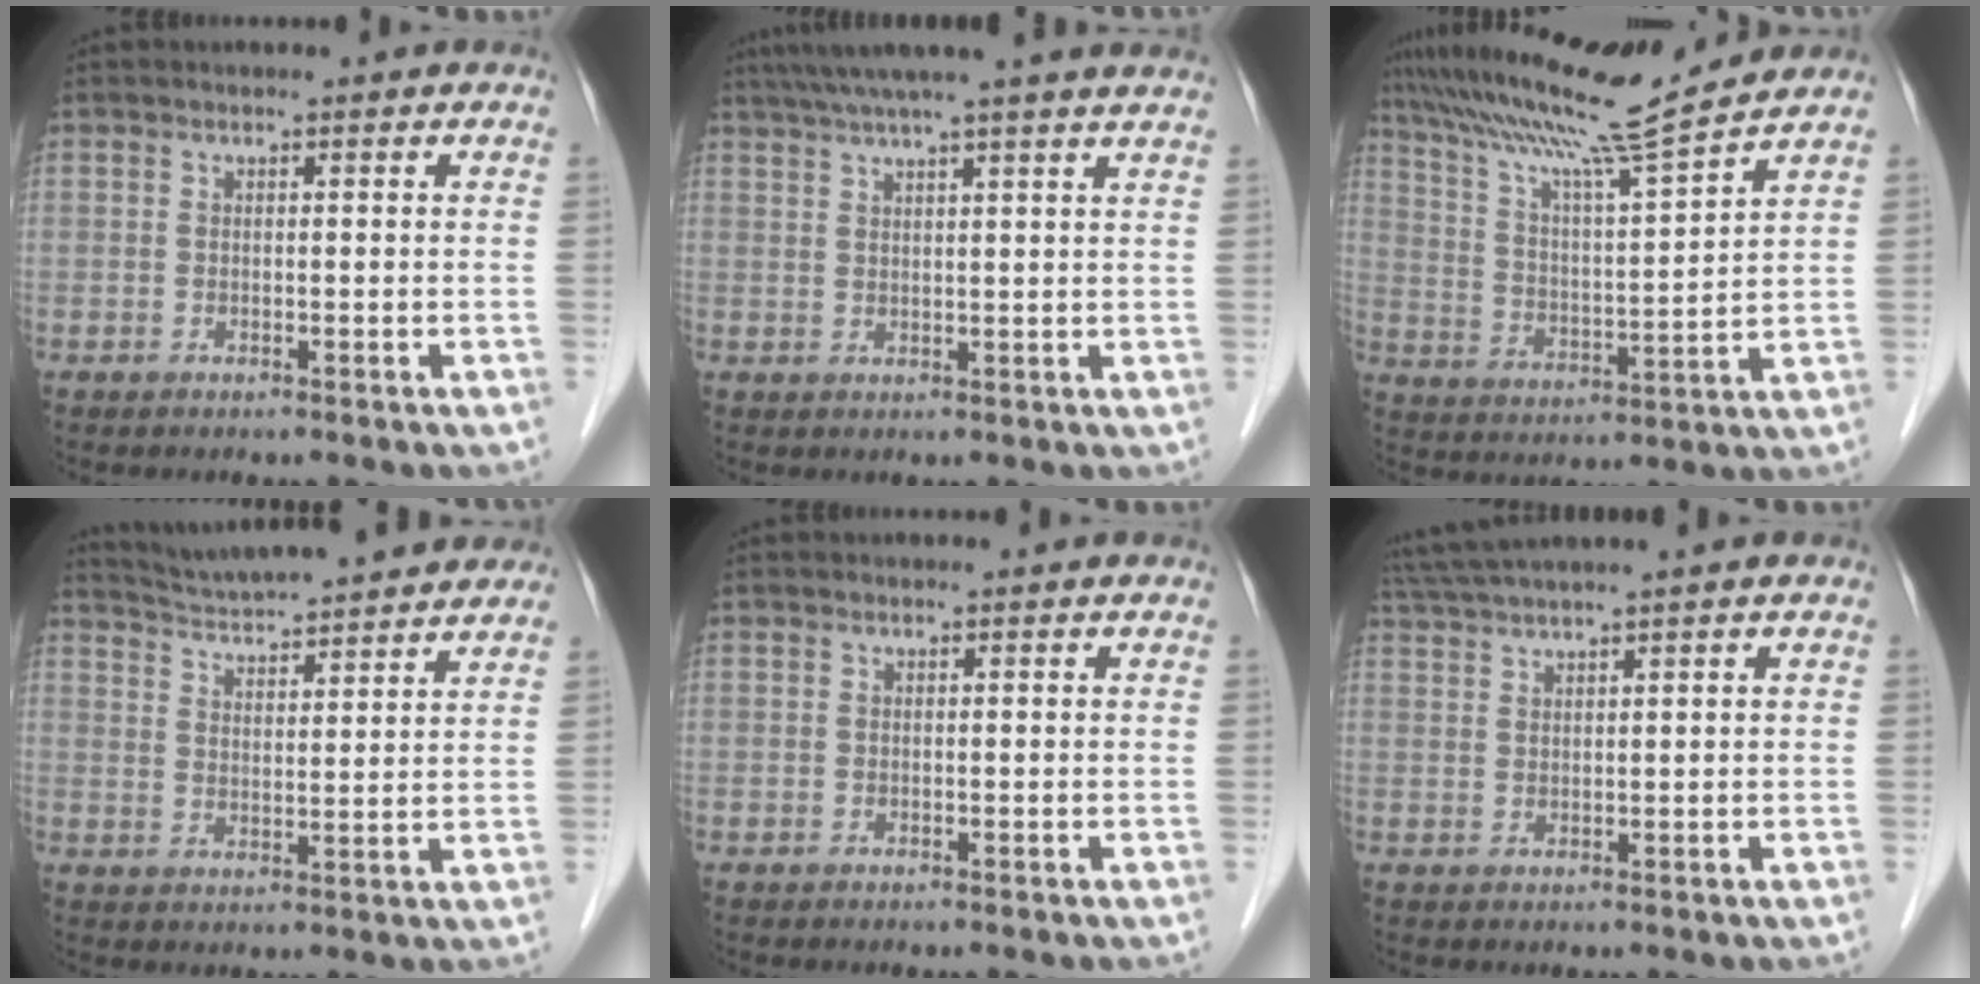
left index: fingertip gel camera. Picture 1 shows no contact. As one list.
[{"total": 13.4, "force": [11.3, -1.1, 7.0], "torque": [-0.118, 0.028, 0.144]}, {"total": 14.1, "force": [12.5, -1.8, 6.2], "torque": [-0.120, -0.001, 0.213]}, {"total": 15.7, "force": [14.4, 1.5, 6.2], "torque": [-0.101, 0.027, 0.208]}, {"total": 0.0}, {"total": 5.1, "force": [4.2, -1.2, 2.6], "torque": [-0.057, 0.022, 0.088]}]